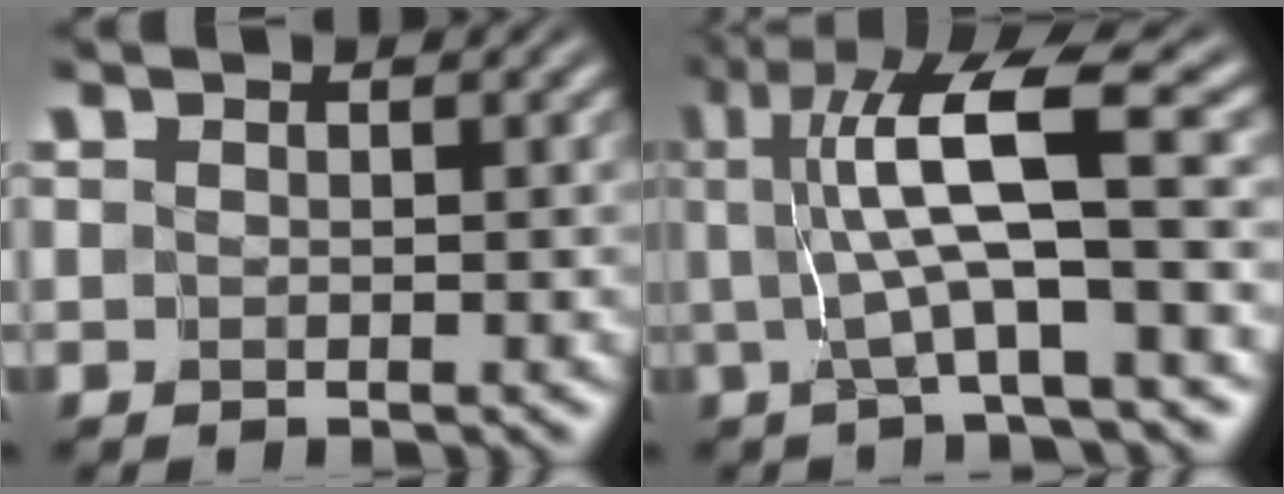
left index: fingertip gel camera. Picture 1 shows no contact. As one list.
[{"total": 8.1, "force": [1.1, 1.4, 7.9], "torque": [-0.129, 0.008, 0.019]}]